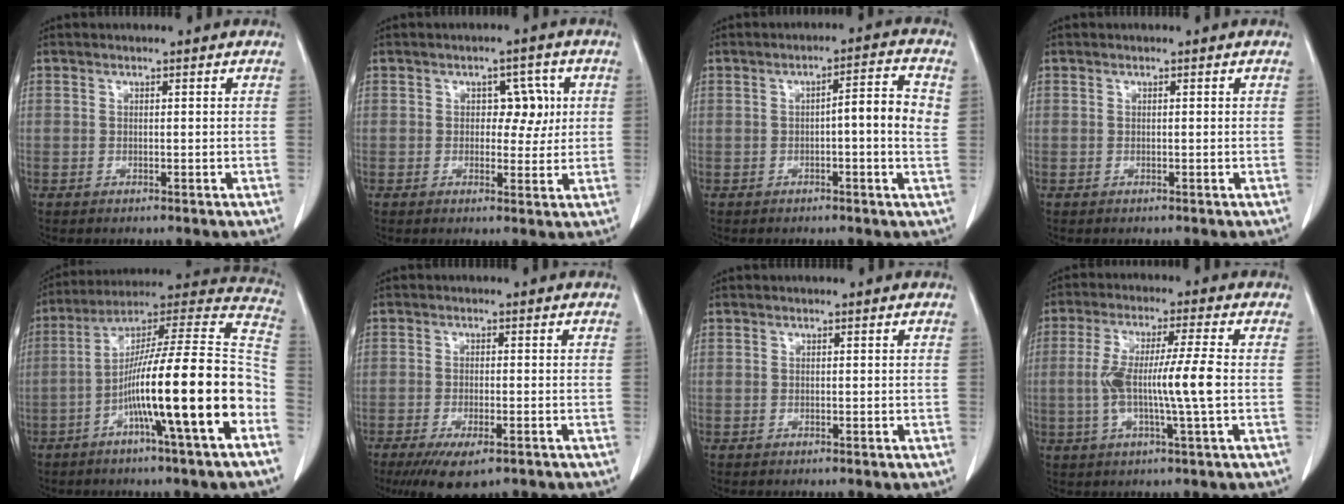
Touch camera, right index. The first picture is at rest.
{"total": 4.5, "force": [0.8, 2.7, 3.4], "torque": [-0.039, 0.012, 0.013]}
{"total": 6.2, "force": [0.3, 0.6, 6.2], "torque": [-0.086, 0.012, -0.001]}
{"total": 0.0}
{"total": 21.7, "force": [-7.3, -0.1, 20.4], "torque": [-0.292, 0.005, -0.128]}
{"total": 7.1, "force": [-4.6, 2.0, 4.9], "torque": [-0.082, -0.016, -0.068]}
{"total": 0.0}
{"total": 9.7, "force": [-0.9, -0.3, 9.6], "torque": [-0.187, 0.006, -0.020]}